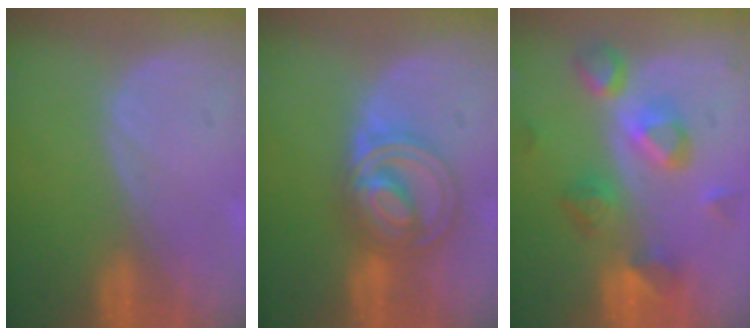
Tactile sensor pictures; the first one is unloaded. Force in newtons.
{"total": 7.4, "press": 7.3, "slide": 0.4}
{"total": 7.7, "press": 7.7, "slide": 0.7}